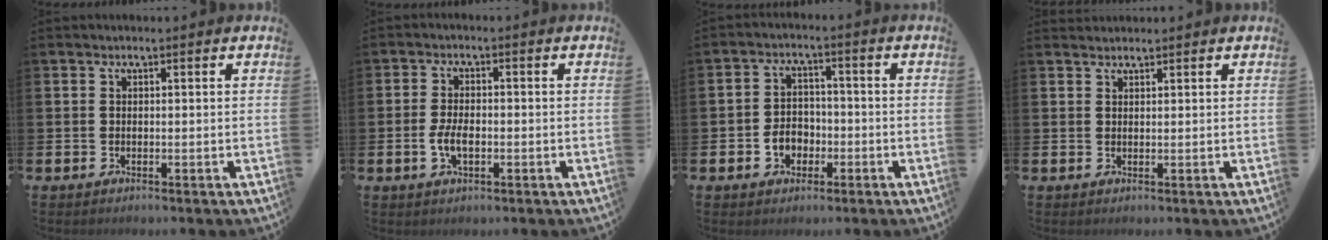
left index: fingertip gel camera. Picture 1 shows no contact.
{"total": 3.5, "force": [-0.7, 1.8, 2.9], "torque": [-0.044, 0.000, -0.013]}
{"total": 4.0, "force": [-1.5, 3.2, 1.9], "torque": [-0.025, -0.001, -0.037]}
{"total": 1.3, "force": [1.2, 0.4, 0.0], "torque": [0.014, -0.003, 0.020]}